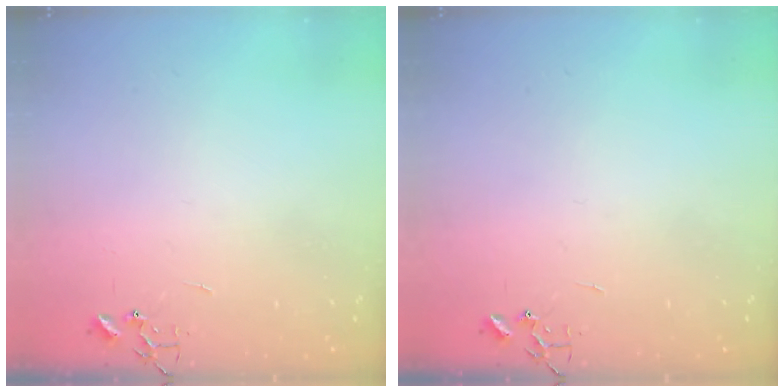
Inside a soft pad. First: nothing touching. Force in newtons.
{"total": 0.0}